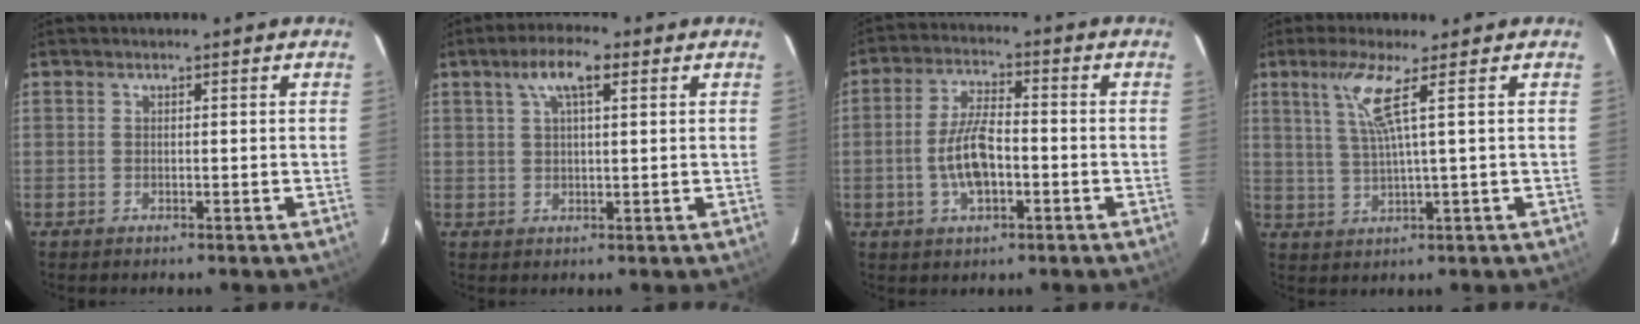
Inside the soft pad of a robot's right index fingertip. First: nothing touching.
{"total": 5.9, "force": [2.8, 1.8, 5.0], "torque": [-0.094, 0.015, 0.047]}
{"total": 8.3, "force": [-2.1, 3.4, 7.3], "torque": [-0.147, 0.006, -0.036]}
{"total": 6.0, "force": [2.7, -1.0, 5.2], "torque": [-0.101, -0.002, 0.060]}